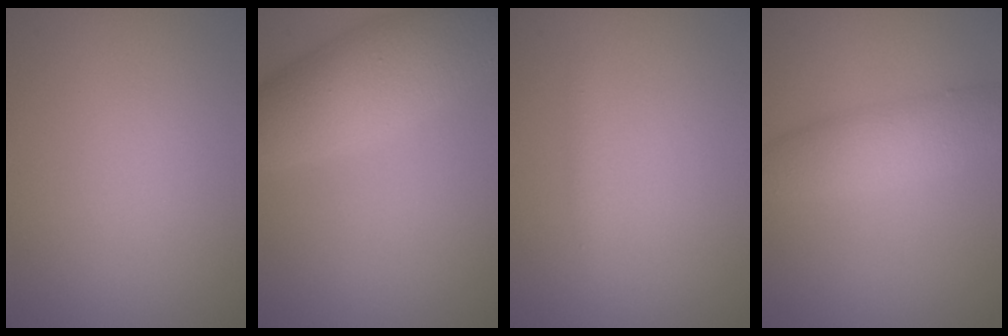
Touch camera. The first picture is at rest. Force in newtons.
{"total": 6.9, "press": 6.9, "slide": 0.3}
{"total": 0.7, "press": 0.7, "slide": 0.0}
{"total": 3.9, "press": 3.9, "slide": 0.0}